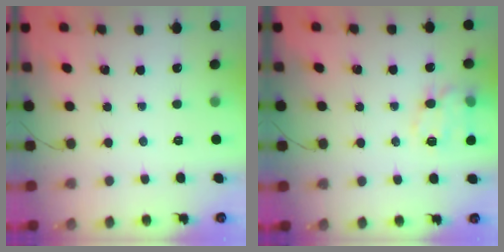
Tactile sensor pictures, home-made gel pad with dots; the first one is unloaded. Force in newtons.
{"total": 12.9, "press": 12.9, "slide": 1.0}